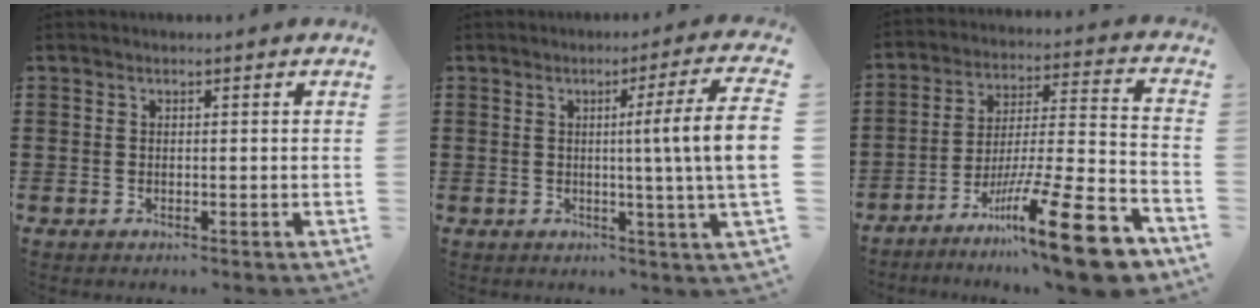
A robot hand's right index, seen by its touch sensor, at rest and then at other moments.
{"total": 8.3, "force": [0.4, -1.1, 8.2], "torque": [-0.132, -0.018, -0.003]}
{"total": 18.2, "force": [-12.2, 1.7, 13.5], "torque": [-0.210, 0.044, -0.205]}